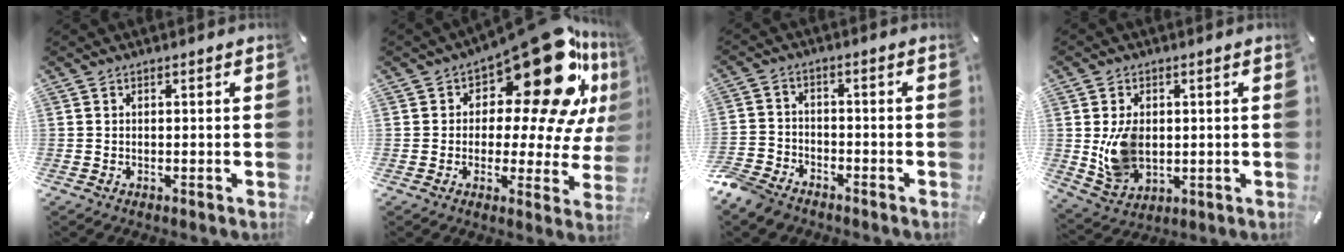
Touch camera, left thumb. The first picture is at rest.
{"total": 24.8, "force": [11.8, 10.6, 19.1], "torque": [-0.250, -0.089, 0.195]}
{"total": 6.1, "force": [-4.9, 3.4, 1.6], "torque": [-0.043, 0.022, -0.099]}
{"total": 9.5, "force": [0.6, 7.3, 6.1], "torque": [-0.115, -0.007, 0.010]}